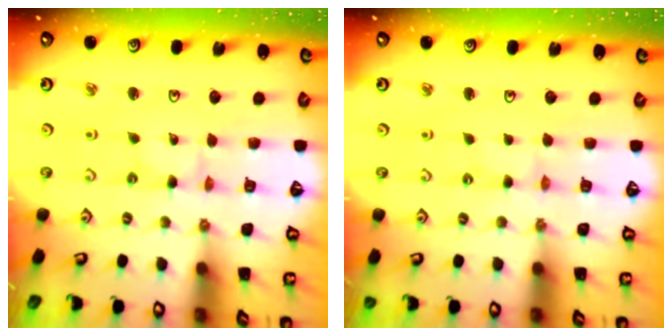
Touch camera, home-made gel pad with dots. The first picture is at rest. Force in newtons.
{"total": 0.0}